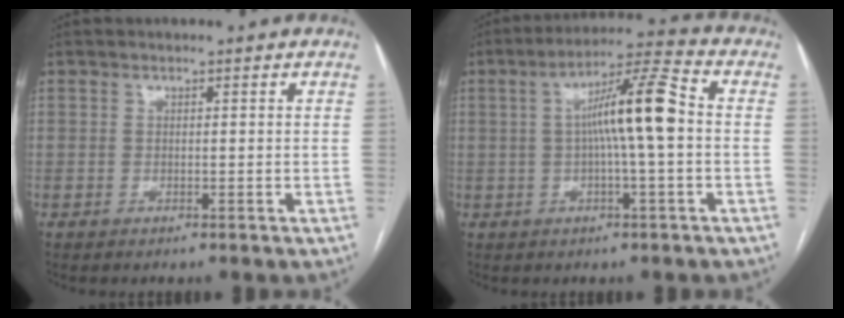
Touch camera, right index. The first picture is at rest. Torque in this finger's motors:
{"motor_torque": [1.51, -0.14, 0.81, 0.18]}